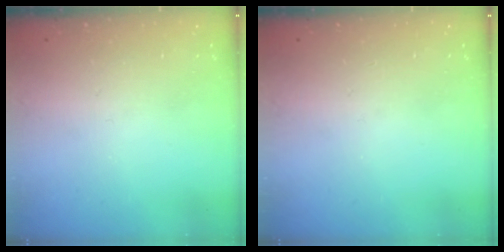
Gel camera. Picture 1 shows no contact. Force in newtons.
{"total": 0.0}